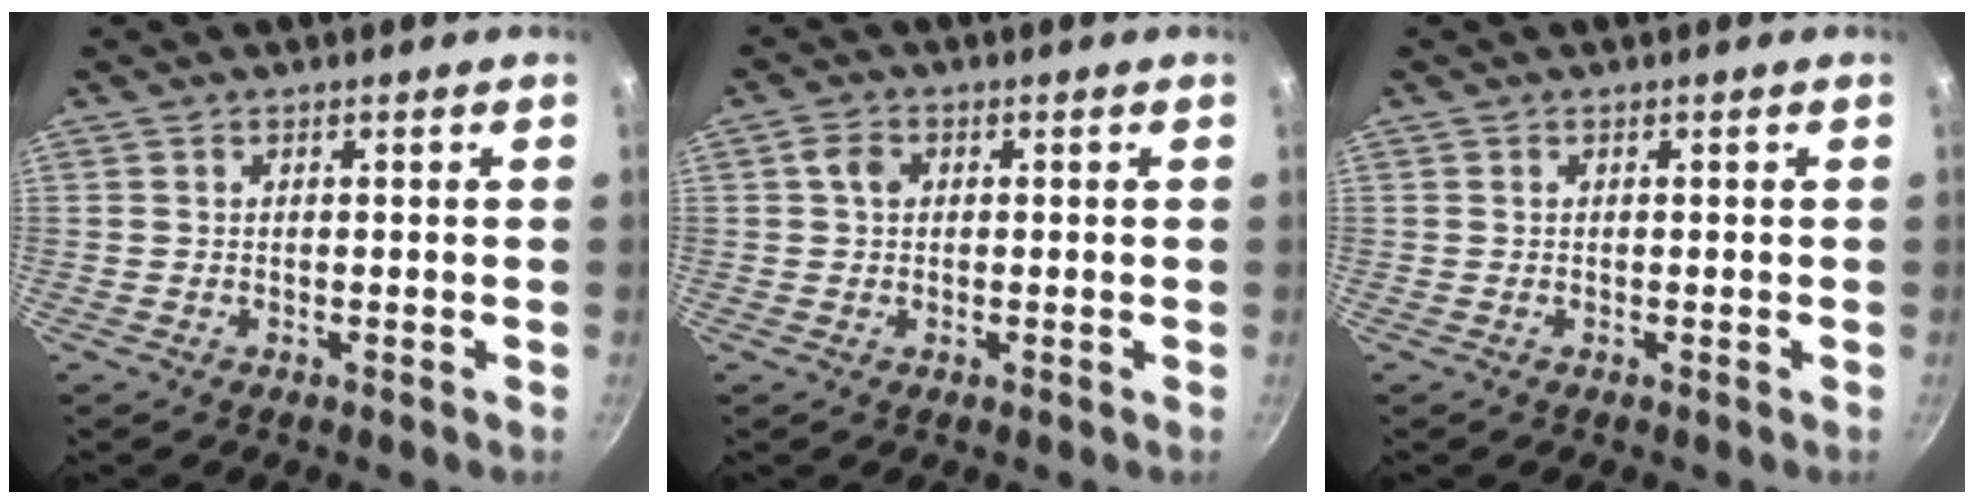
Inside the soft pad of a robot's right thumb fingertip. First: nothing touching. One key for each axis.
{"total": 2.9, "fx": 0.4, "fy": 2.2, "fz": 1.8, "tx": -0.028, "ty": 0.005, "tz": 0.001}
{"total": 0.0}